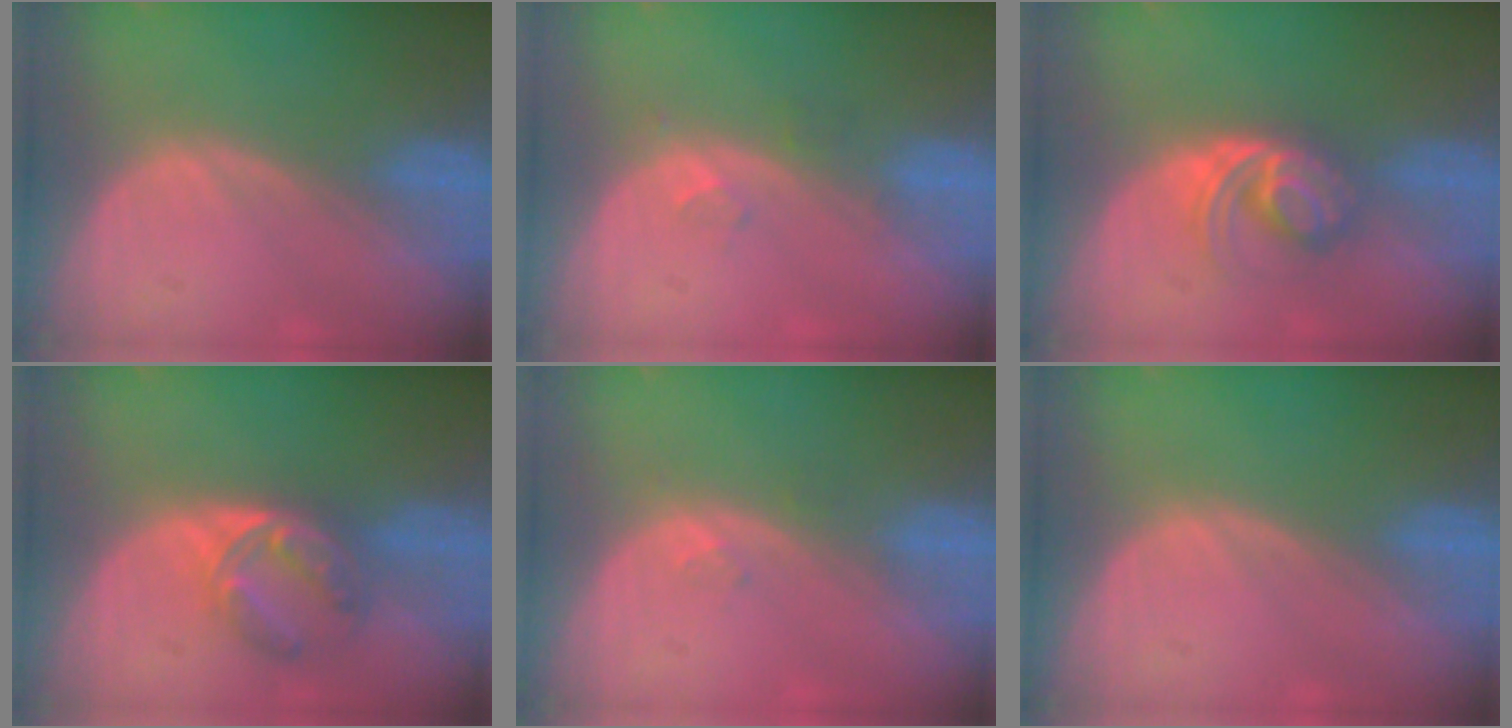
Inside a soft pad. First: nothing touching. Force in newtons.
{"total": 1.9, "press": 1.6, "slide": 1.0}
{"total": 5.9, "press": 5.1, "slide": 3.0}
{"total": 6.0, "press": 5.6, "slide": 2.2}
{"total": 1.1, "press": 1.0, "slide": 0.4}
{"total": 0.0}